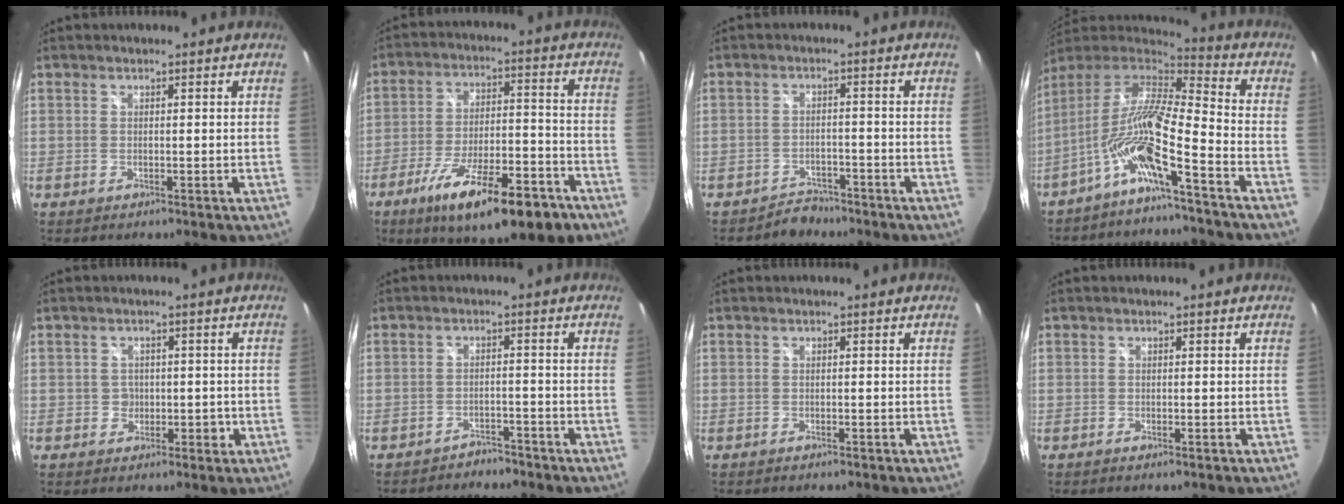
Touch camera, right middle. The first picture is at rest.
{"total": 19.7, "force": [-12.3, 5.4, 14.4], "torque": [-0.244, -0.032, -0.186]}
{"total": 3.1, "force": [-2.8, 1.3, 0.2], "torque": [-0.010, 0.003, -0.045]}
{"total": 12.4, "force": [-6.1, 0.8, 10.7], "torque": [-0.190, -0.004, -0.122]}
{"total": 2.8, "force": [-0.7, 2.7, 0.5], "torque": [-0.005, 0.004, -0.010]}
{"total": 3.8, "force": [-3.5, 1.5, 0.5], "torque": [-0.019, 0.004, -0.050]}
{"total": 0.9, "force": [-0.7, 0.3, 0.4], "torque": [-0.009, -0.002, -0.013]}
{"total": 0.8, "force": [-0.6, 0.2, 0.5], "torque": [-0.010, -0.001, -0.012]}